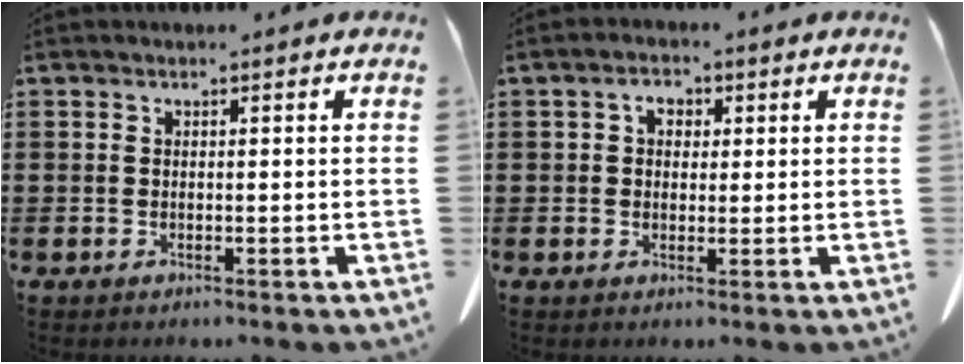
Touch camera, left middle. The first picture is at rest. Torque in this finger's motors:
{"motor_torque": [0.18, 0.12, 0.03, 0.01]}